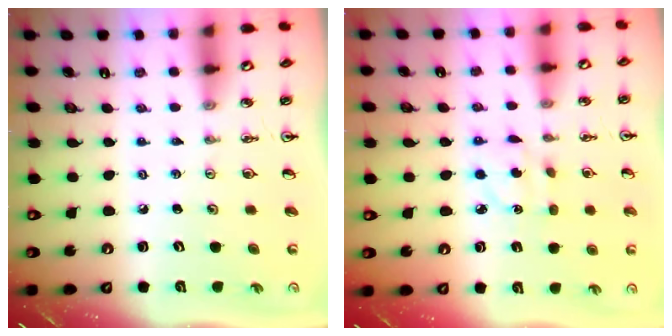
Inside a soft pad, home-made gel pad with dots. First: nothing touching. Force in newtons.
{"total": 4.8, "press": 4.8, "slide": 0.6}